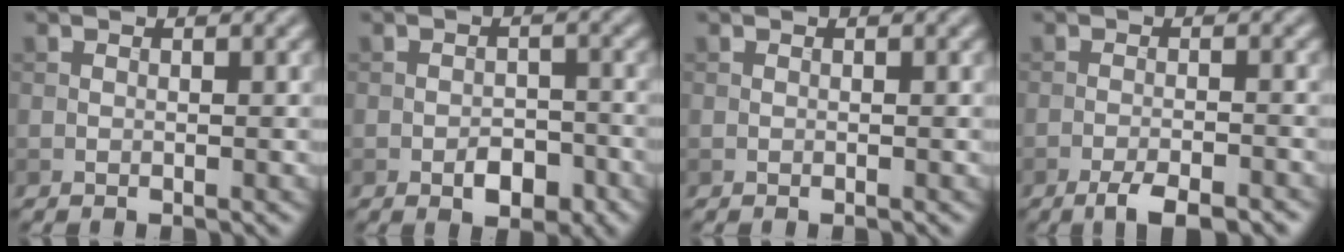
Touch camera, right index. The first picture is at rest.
{"total": 3.0, "force": [-1.5, 1.7, 2.0], "torque": [-0.026, 0.002, -0.024]}
{"total": 0.0}
{"total": 3.9, "force": [-2.8, 0.8, 2.6], "torque": [-0.047, -0.003, -0.045]}